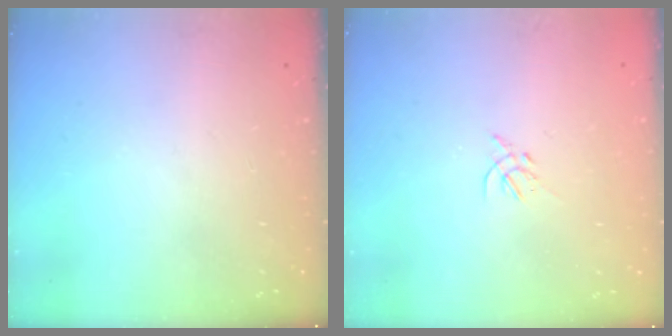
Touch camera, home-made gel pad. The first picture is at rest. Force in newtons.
{"total": 1.4, "press": 1.3, "slide": 0.5}